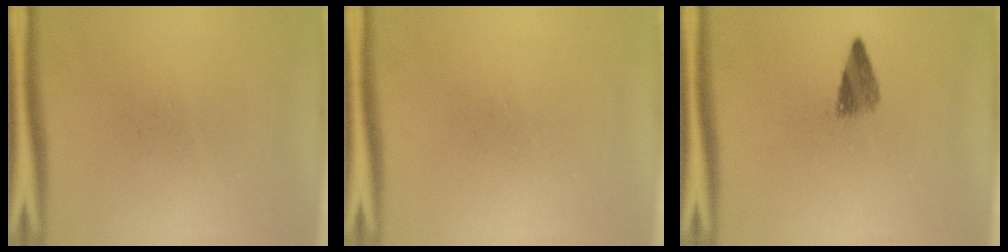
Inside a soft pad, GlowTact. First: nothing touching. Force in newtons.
{"total": 0.0}
{"total": 2.9}